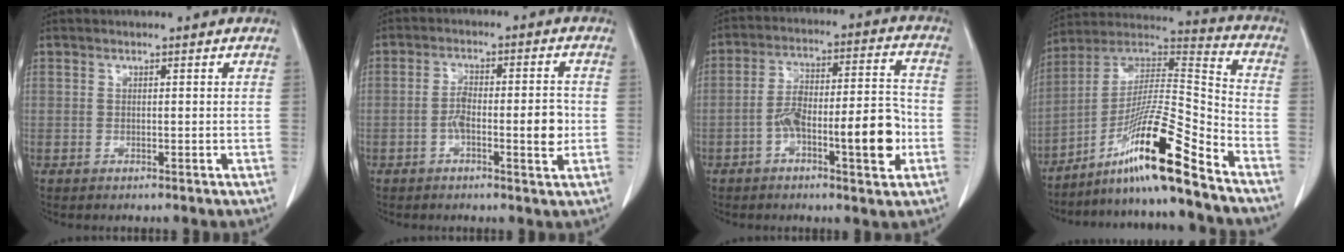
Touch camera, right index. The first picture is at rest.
{"total": 7.0, "force": [-1.4, 1.8, 6.6], "torque": [-0.107, 0.010, -0.024]}
{"total": 12.8, "force": [-4.1, 3.0, 11.7], "torque": [-0.185, 0.029, -0.061]}
{"total": 16.3, "force": [-11.1, -1.0, 11.9], "torque": [-0.220, 0.009, -0.197]}